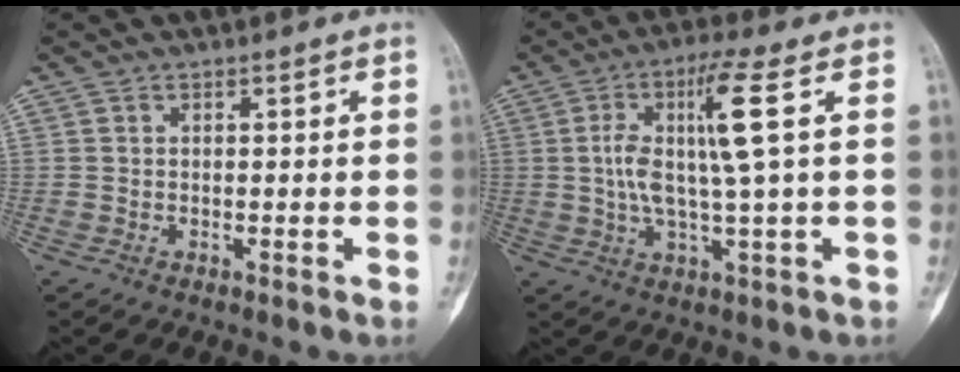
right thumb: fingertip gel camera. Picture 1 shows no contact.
{"total": 10.7, "force": [1.9, 0.4, 10.5], "torque": [-0.221, 0.002, 0.035]}